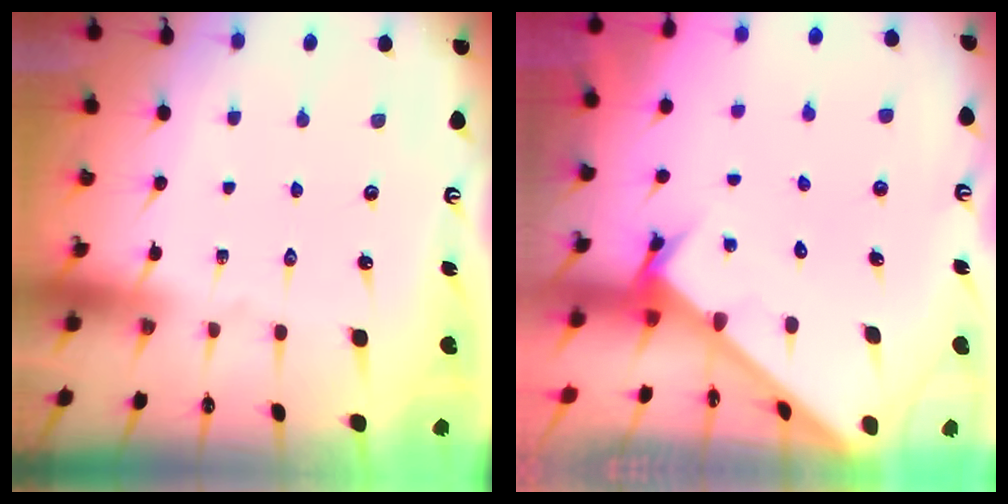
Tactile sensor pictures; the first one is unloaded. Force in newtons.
{"total": 2.4, "press": 2.4, "slide": 0.2}